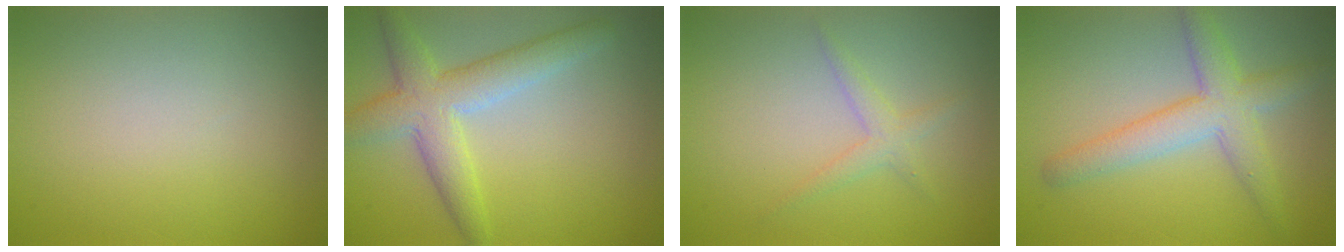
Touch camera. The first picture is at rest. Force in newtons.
{"total": 5.1, "press": 5.1, "slide": 0.1}
{"total": 1.7, "press": 1.7, "slide": 0.1}
{"total": 4.6, "press": 4.6, "slide": 0.1}